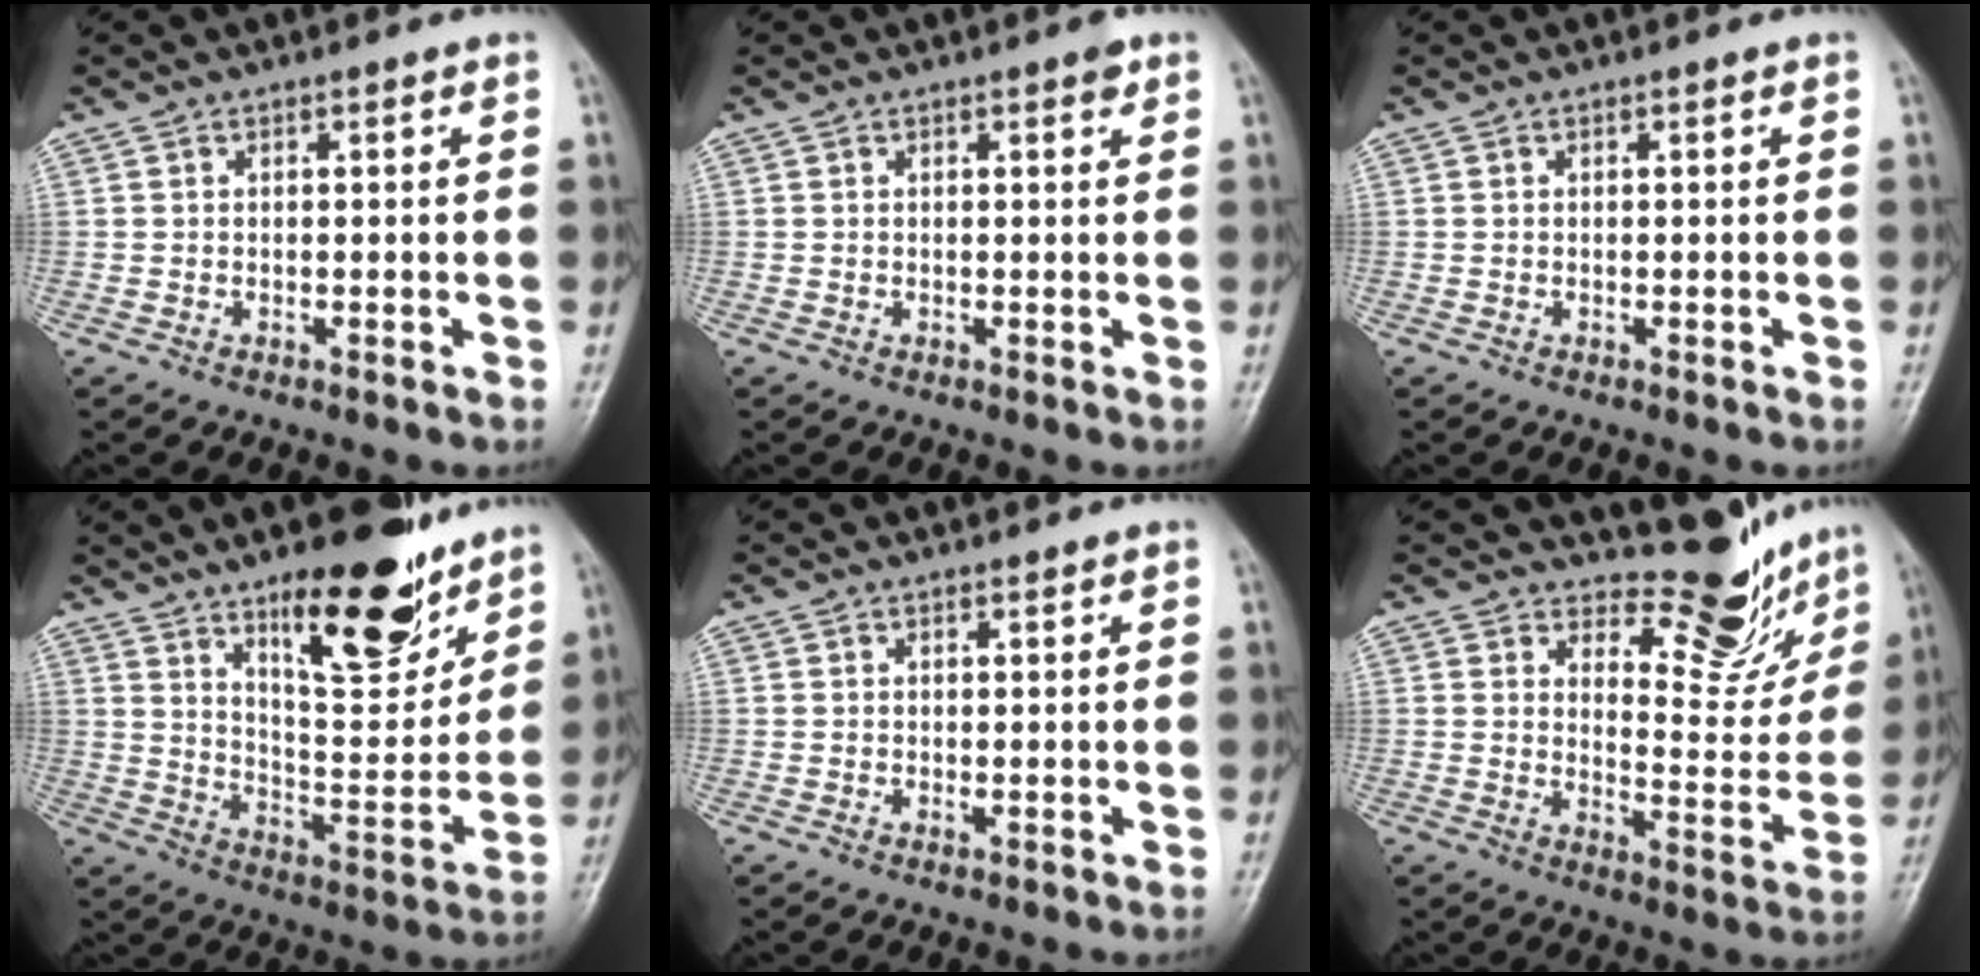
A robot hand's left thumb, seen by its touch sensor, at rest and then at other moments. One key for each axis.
{"total": 1.3, "fx": 0.8, "fy": 0.5, "fz": 1.0, "tx": -0.010, "ty": -0.001, "tz": 0.007}
{"total": 0.0}
{"total": 18.4, "fx": 12.1, "fy": 6.3, "fz": 12.3, "tx": -0.139, "ty": -0.083, "tz": 0.198}
{"total": 0.5, "fx": 0.3, "fy": 0.2, "fz": 0.3, "tx": -0.005, "ty": -0.003, "tz": 0.005}
{"total": 10.7, "fx": 9.8, "fy": 3.7, "fz": 2.5, "tx": 0.001, "ty": -0.092, "tz": 0.131}